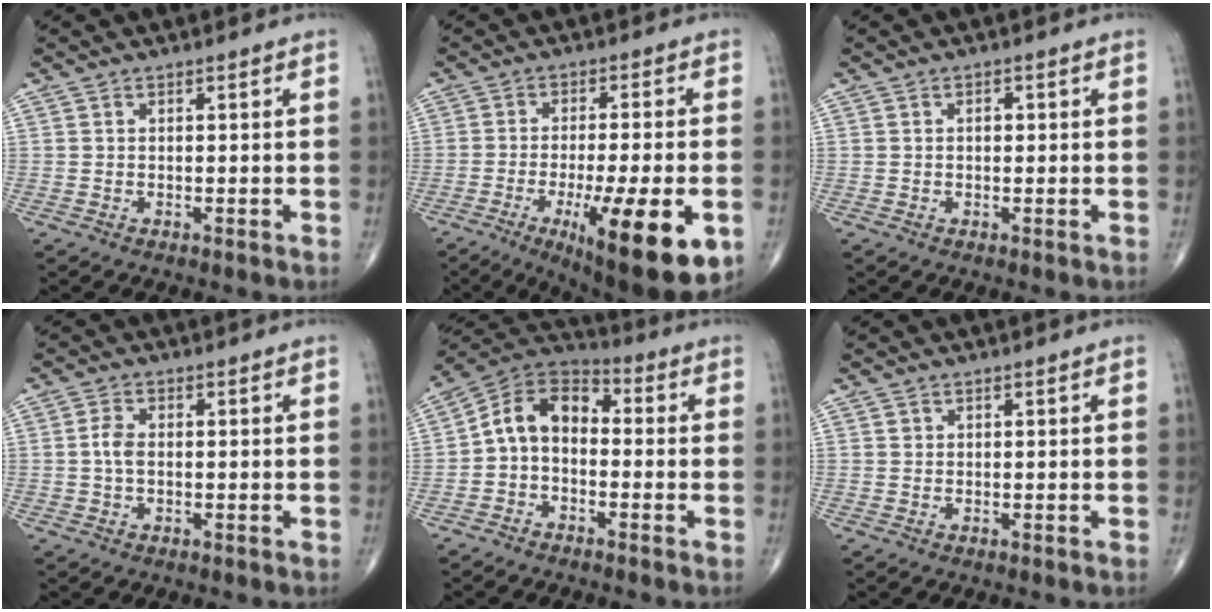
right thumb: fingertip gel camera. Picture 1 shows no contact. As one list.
[{"total": 18.9, "force": [-6.9, 4.5, 17.0], "torque": [-0.229, -0.010, -0.091]}, {"total": 1.2, "force": [0.1, 0.8, 0.9], "torque": [-0.011, 0.002, 0.001]}, {"total": 3.0, "force": [0.0, 1.8, 2.5], "torque": [-0.053, 0.005, -0.004]}, {"total": 9.8, "force": [-1.0, 6.8, 7.0], "torque": [-0.105, 0.046, -0.039]}, {"total": 0.5, "force": [0.2, 0.5, 0.1], "torque": [0.003, 0.001, 0.003]}]